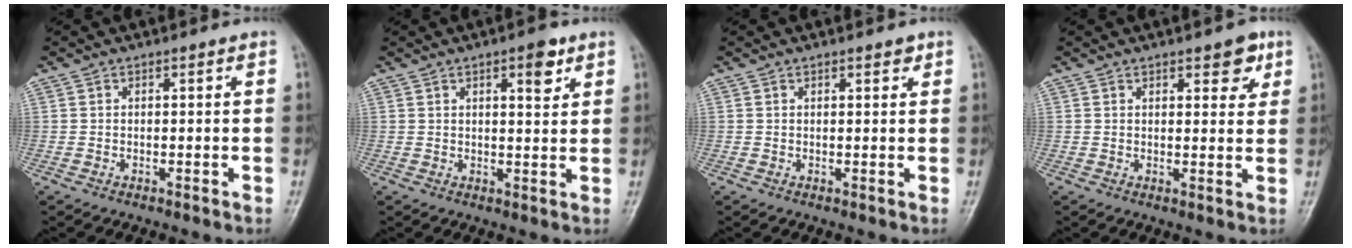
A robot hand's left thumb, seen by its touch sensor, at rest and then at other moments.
{"total": 4.8, "force": [2.6, 1.6, 3.7], "torque": [-0.042, -0.012, 0.036]}
{"total": 1.6, "force": [1.0, 0.6, 1.0], "torque": [-0.010, -0.003, 0.011]}
{"total": 5.2, "force": [2.7, 2.3, 3.7], "torque": [-0.027, -0.012, 0.030]}